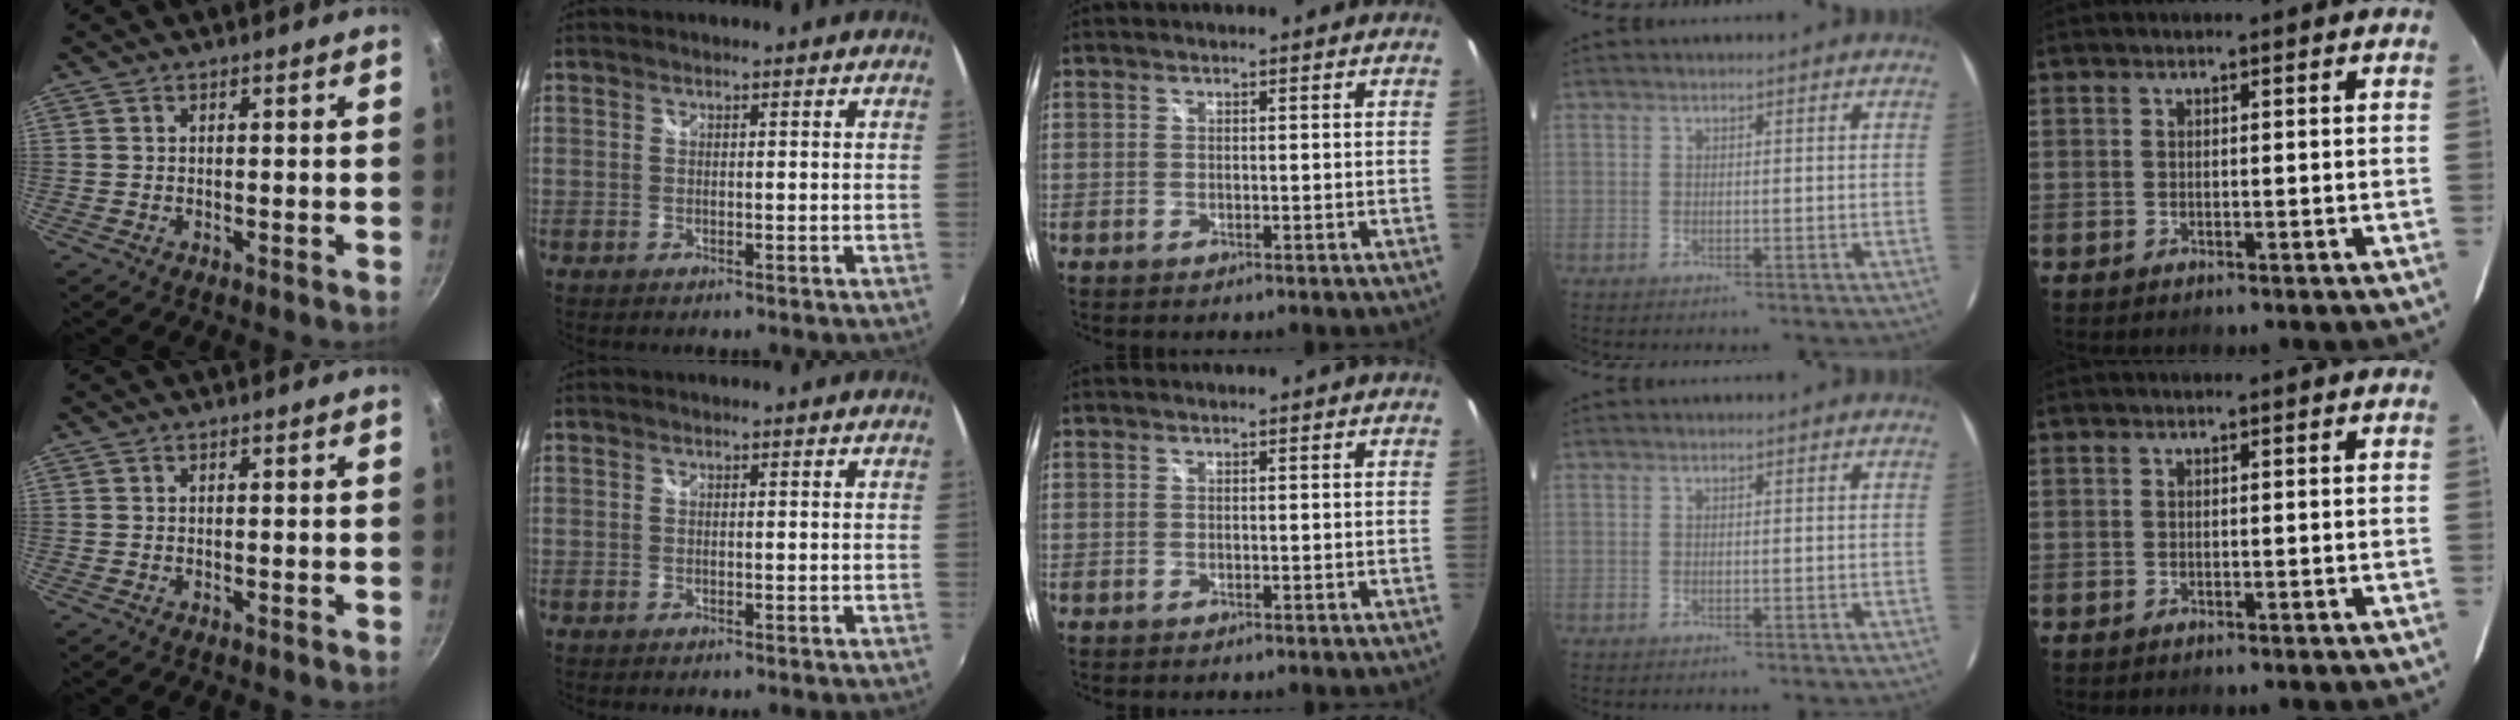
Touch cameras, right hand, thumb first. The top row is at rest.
{}